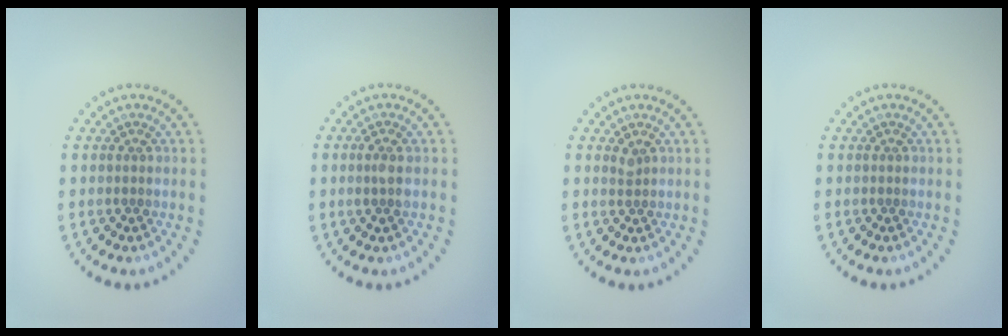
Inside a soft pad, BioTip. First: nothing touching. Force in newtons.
{"total": 1.4, "press": 1.4, "slide": 0.3}
{"total": 0.9, "press": 0.6, "slide": 0.6}
{"total": 0.0}